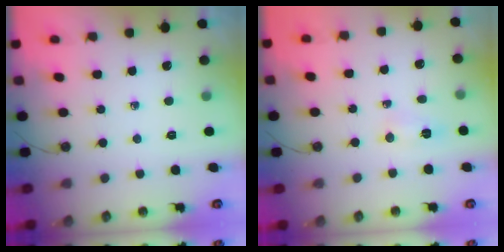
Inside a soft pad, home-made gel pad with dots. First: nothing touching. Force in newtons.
{"total": 3.3, "press": 3.3, "slide": 0.4}